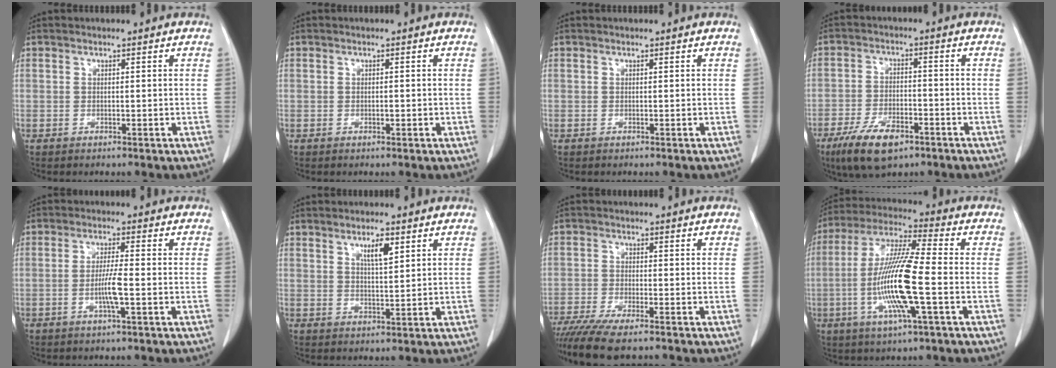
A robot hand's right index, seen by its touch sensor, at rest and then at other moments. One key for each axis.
{"total": 0.8, "fx": -0.2, "fy": 0.3, "fz": 0.7, "tx": -0.012, "ty": 0.001, "tz": -0.002}
{"total": 0.0}
{"total": 9.1, "fx": -5.6, "fy": 3.6, "fz": 6.3, "tx": -0.121, "ty": -0.010, "tz": -0.095}
{"total": 4.3, "fx": -1.2, "fy": -0.1, "fz": 4.2, "tx": -0.081, "ty": -0.005, "tz": -0.023}
{"total": 3.7, "fx": 2.0, "fy": 0.7, "fz": 3.1, "tx": -0.053, "ty": -0.001, "tz": 0.035}
{"total": 10.8, "fx": -8.9, "fy": 1.1, "fz": 6.0, "tx": -0.091, "ty": -0.022, "tz": -0.142}
{"total": 14.6, "fx": -3.2, "fy": 0.8, "fz": 14.2, "tx": -0.289, "ty": -0.008, "tz": -0.065}